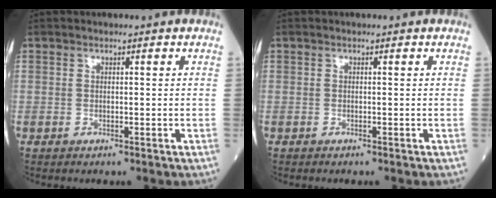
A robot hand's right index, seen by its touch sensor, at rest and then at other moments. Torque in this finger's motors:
{"motor_torque": [-0.09, -0.01, -0.02, -0.01]}